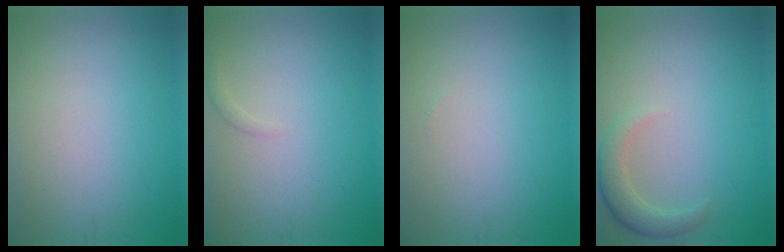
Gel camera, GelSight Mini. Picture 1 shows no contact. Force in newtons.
{"total": 0.6, "press": 0.6, "slide": 0.1}
{"total": 0.0}
{"total": 2.8, "press": 2.7, "slide": 0.4}